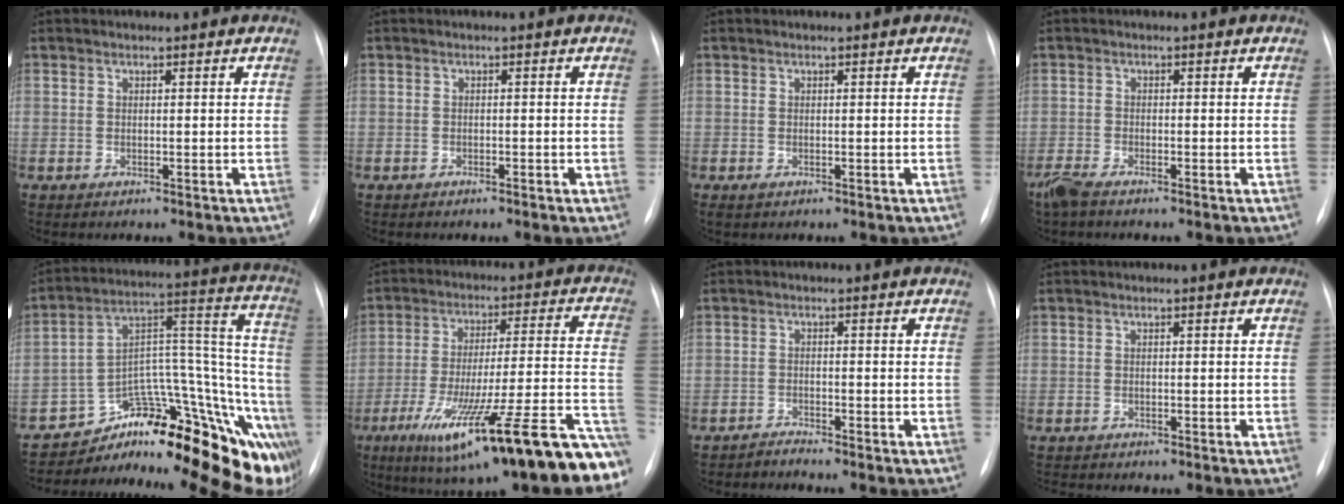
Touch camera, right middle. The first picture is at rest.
{"total": 0.6, "force": [-0.5, 0.2, 0.4], "torque": [-0.012, -0.001, -0.006]}
{"total": 0.5, "force": [-0.3, 0.3, 0.3], "torque": [-0.007, -0.001, -0.003]}
{"total": 2.9, "force": [-2.4, 0.4, 1.5], "torque": [-0.040, -0.009, -0.048]}
{"total": 24.0, "force": [-18.3, 9.1, 12.6], "torque": [-0.073, 0.080, -0.235]}
{"total": 25.8, "force": [-15.8, 2.7, 20.3], "torque": [-0.228, -0.010, -0.249]}
{"total": 1.5, "force": [-1.4, -0.4, -0.3], "torque": [0.007, -0.008, -0.025]}
{"total": 0.7, "force": [-0.7, -0.1, 0.0], "torque": [-0.002, -0.005, -0.011]}